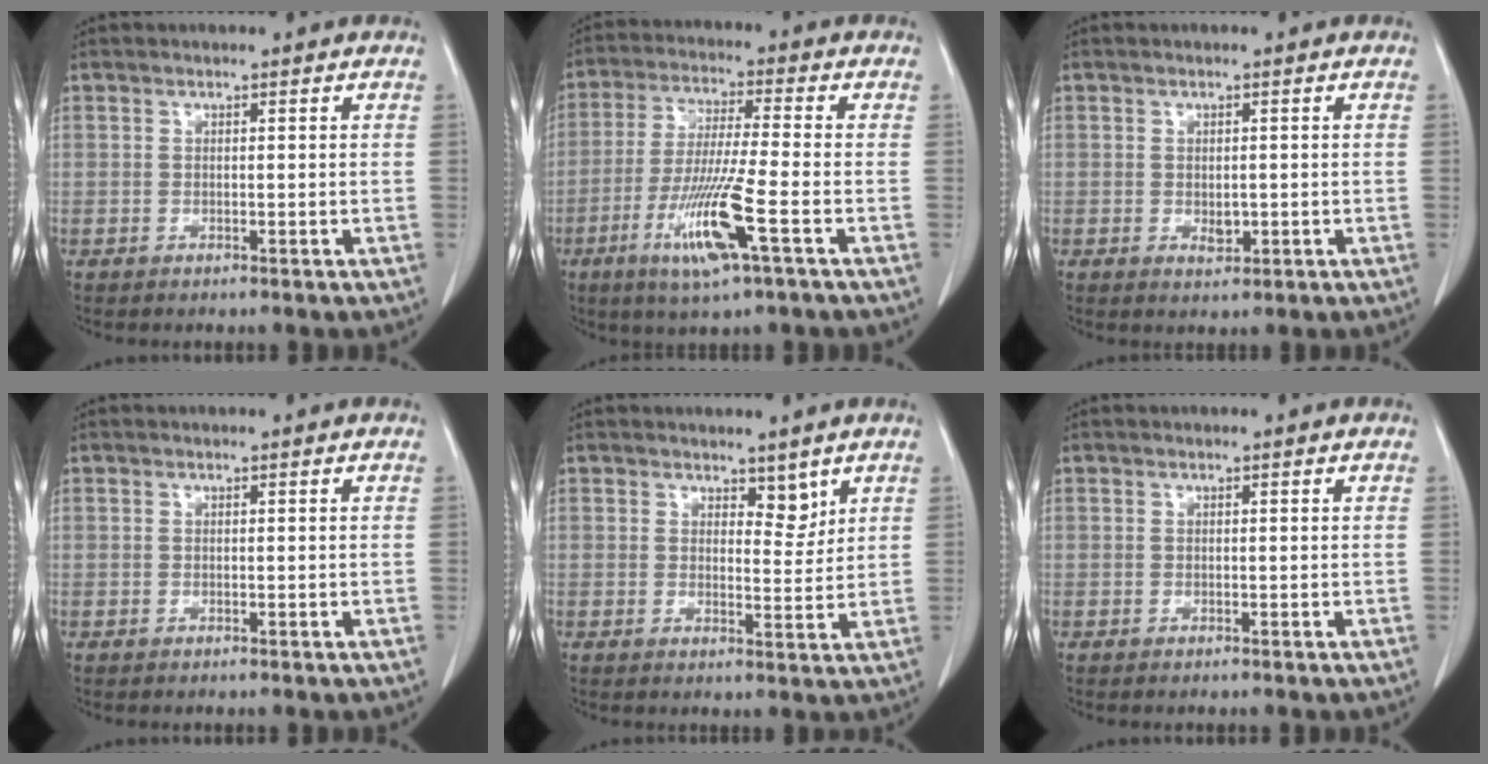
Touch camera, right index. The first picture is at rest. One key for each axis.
{"total": 11.6, "fx": -4.7, "fy": 0.0, "fz": 10.6, "tx": -0.212, "ty": -0.023, "tz": -0.090}
{"total": 1.8, "fx": -0.3, "fy": 1.1, "fz": 1.4, "tx": -0.022, "ty": -0.003, "tz": 0.001}
{"total": 0.0}
{"total": 3.0, "fx": 2.2, "fy": 1.4, "fz": 1.6, "tx": -0.016, "ty": -0.010, "tz": 0.036}
{"total": 0.0}